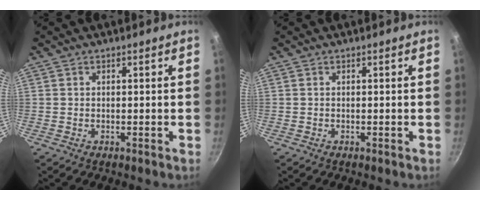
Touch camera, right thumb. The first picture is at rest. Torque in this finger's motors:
{"motor_torque": [0.11, 0.07, 0.28, 0.19, 0.01]}